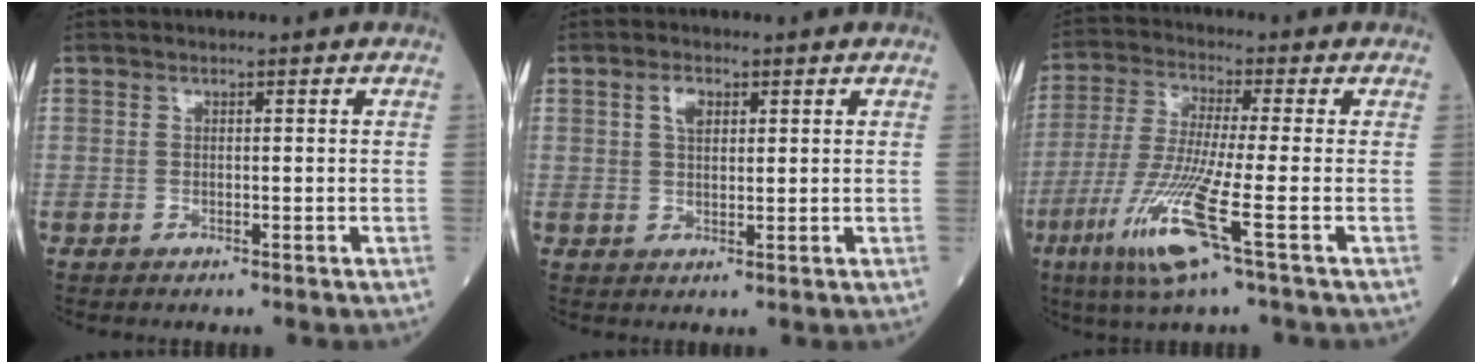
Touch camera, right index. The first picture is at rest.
{"total": 2.8, "force": [1.2, 1.5, 2.1], "torque": [-0.040, 0.005, 0.023]}
{"total": 11.7, "force": [-4.9, -0.5, 10.6], "torque": [-0.228, -0.031, -0.101]}